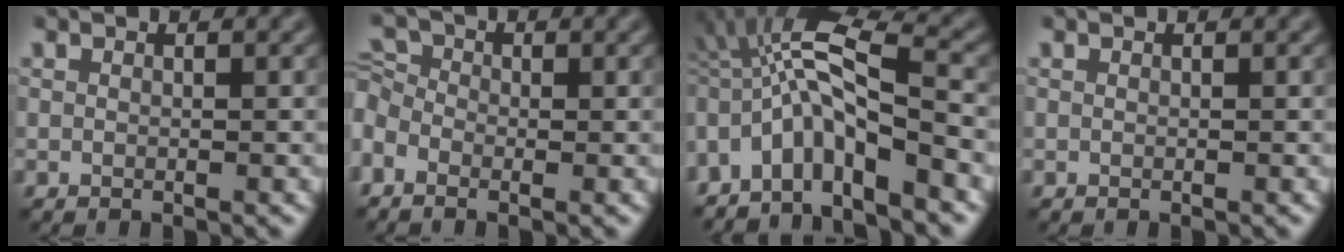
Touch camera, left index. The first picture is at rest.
{"total": 3.5, "force": [-1.4, 2.8, 1.7], "torque": [-0.039, 0.014, -0.029]}
{"total": 7.6, "force": [-3.0, 2.3, 6.6], "torque": [-0.119, 0.016, -0.069]}
{"total": 0.0}